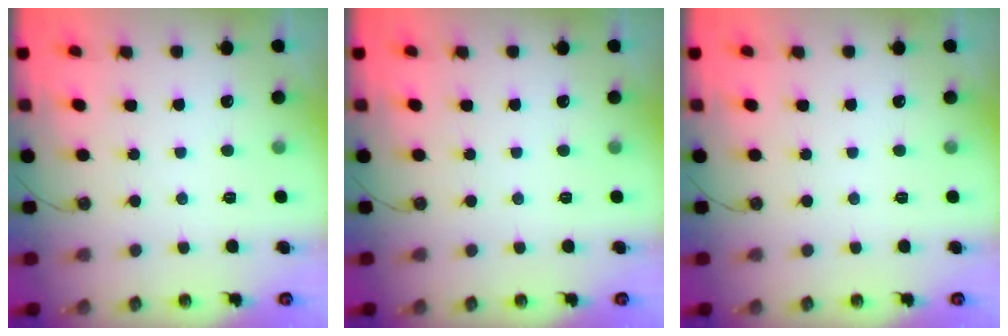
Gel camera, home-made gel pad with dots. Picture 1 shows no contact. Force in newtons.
{"total": 0.0}
{"total": 0.0}